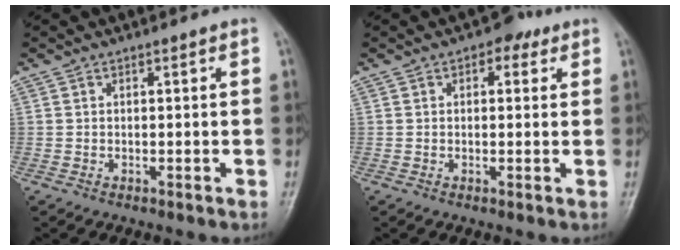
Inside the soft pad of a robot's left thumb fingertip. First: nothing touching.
{"total": 3.0, "force": [1.4, 1.8, 1.9], "torque": [-0.010, 0.001, 0.014]}